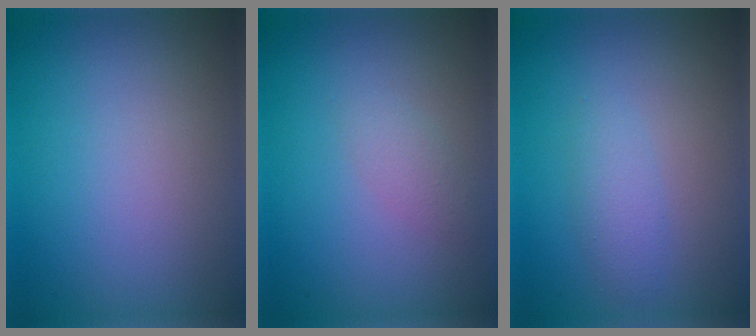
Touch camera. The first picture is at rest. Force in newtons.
{"total": 1.2, "press": 1.2, "slide": 0.1}
{"total": 1.7, "press": 1.7, "slide": 0.1}